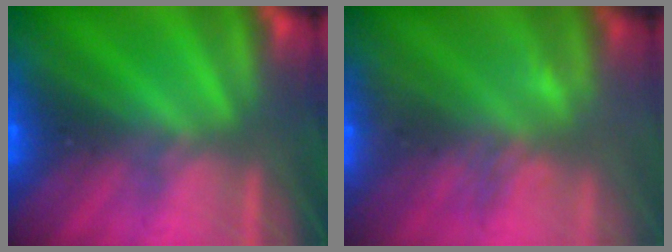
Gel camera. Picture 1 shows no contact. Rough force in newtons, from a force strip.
{"total": 3.2}